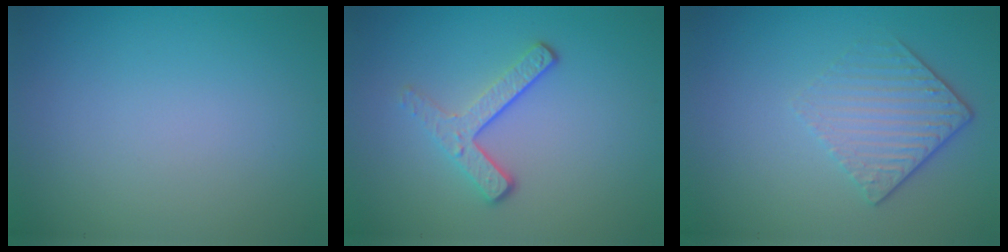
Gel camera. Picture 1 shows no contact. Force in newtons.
{"total": 3.0, "press": 2.2, "slide": 2.1}
{"total": 4.2, "press": 2.8, "slide": 3.1}